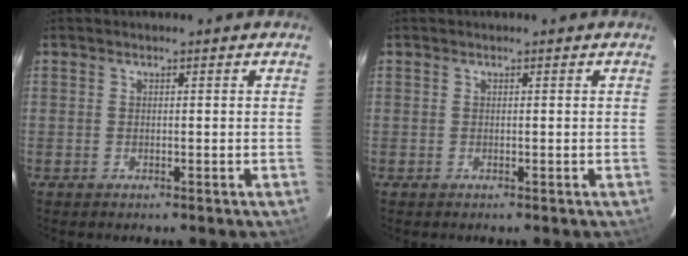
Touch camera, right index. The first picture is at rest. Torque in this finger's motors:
{"motor_torque": [0.00, 0.00, 0.00, 0.00]}